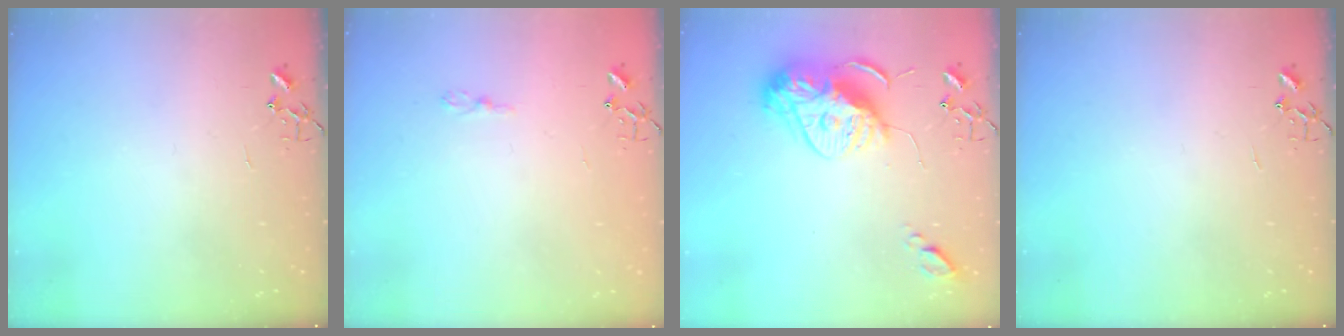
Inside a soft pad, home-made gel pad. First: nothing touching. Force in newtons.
{"total": 3.6, "press": 3.6, "slide": 0.4}
{"total": 15.3, "press": 15.3, "slide": 1.3}
{"total": 0.0}